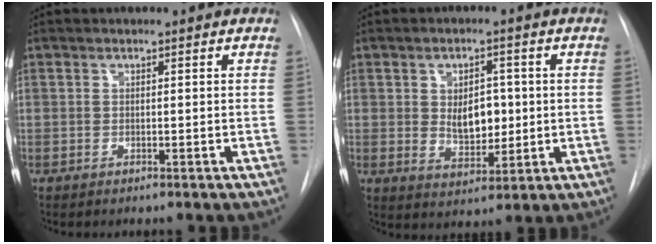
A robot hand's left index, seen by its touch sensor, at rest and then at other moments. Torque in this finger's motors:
{"motor_torque": [0.21, 0.03, 0.16, 0.08]}